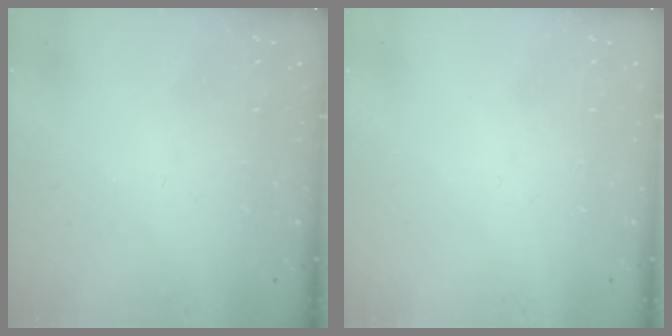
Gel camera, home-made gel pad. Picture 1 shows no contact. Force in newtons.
{"total": 0.0}